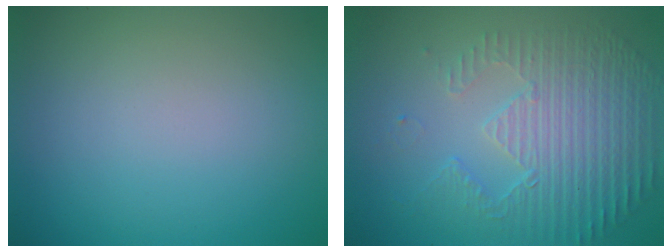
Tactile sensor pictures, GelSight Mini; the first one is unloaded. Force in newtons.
{"total": 5.2, "press": 3.6, "slide": 3.7}